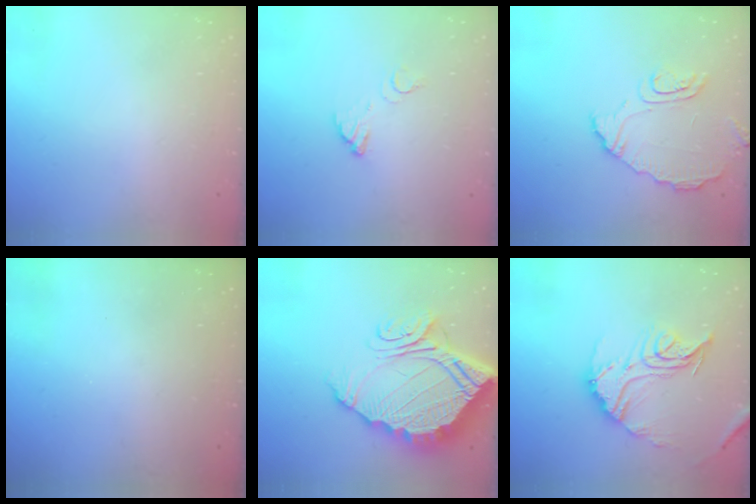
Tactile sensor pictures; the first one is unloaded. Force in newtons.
{"total": 3.6, "press": 3.6, "slide": 0.3}
{"total": 9.1, "press": 9.1, "slide": 1.1}
{"total": 3.1, "press": 3.1, "slide": 0.1}
{"total": 23.2, "press": 23.1, "slide": 2.4}
{"total": 17.1, "press": 17.0, "slide": 1.7}